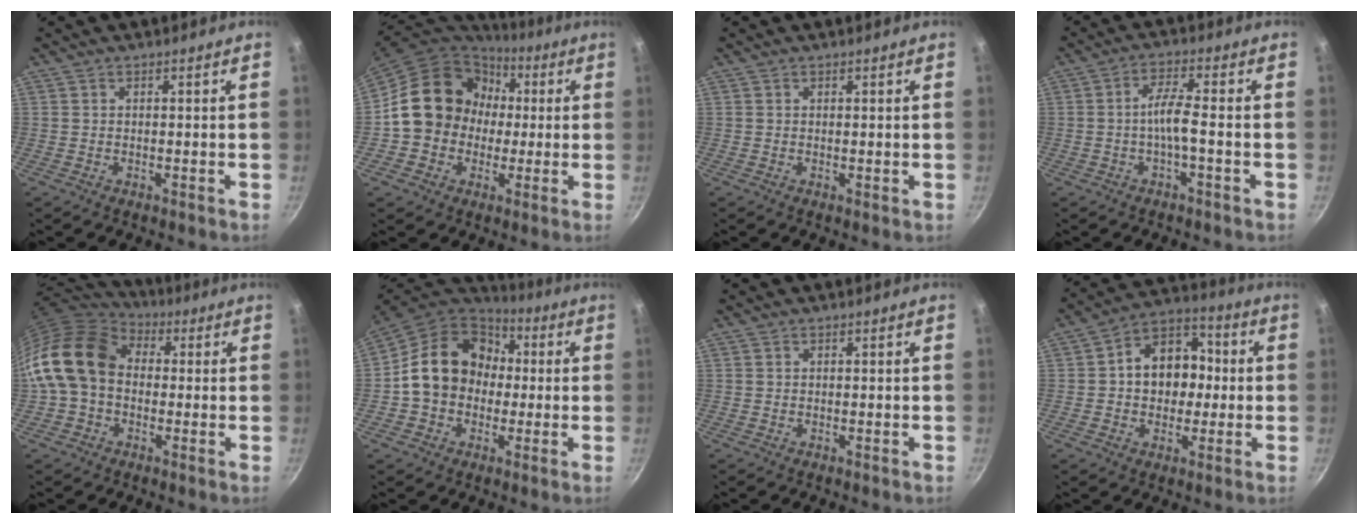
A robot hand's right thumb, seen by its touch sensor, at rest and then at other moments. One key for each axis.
{"total": 16.5, "fx": 0.7, "fy": 14.7, "fz": 7.5, "tx": -0.086, "ty": 0.034, "tz": 0.003}
{"total": 0.0}
{"total": 4.6, "fx": -1.3, "fy": 0.6, "fz": 4.4, "tx": -0.095, "ty": 0.021, "tz": -0.030}
{"total": 16.6, "fx": 0.7, "fy": 12.5, "fz": 10.9, "tx": -0.189, "ty": 0.034, "tz": -0.002}
{"total": 17.5, "fx": 0.8, "fy": 14.5, "fz": 9.8, "tx": -0.140, "ty": 0.046, "tz": 0.004}
{"total": 0.0}
{"total": 13.1, "fx": 0.4, "fy": 10.1, "fz": 8.2, "tx": -0.079, "ty": 0.030, "tz": -0.009}